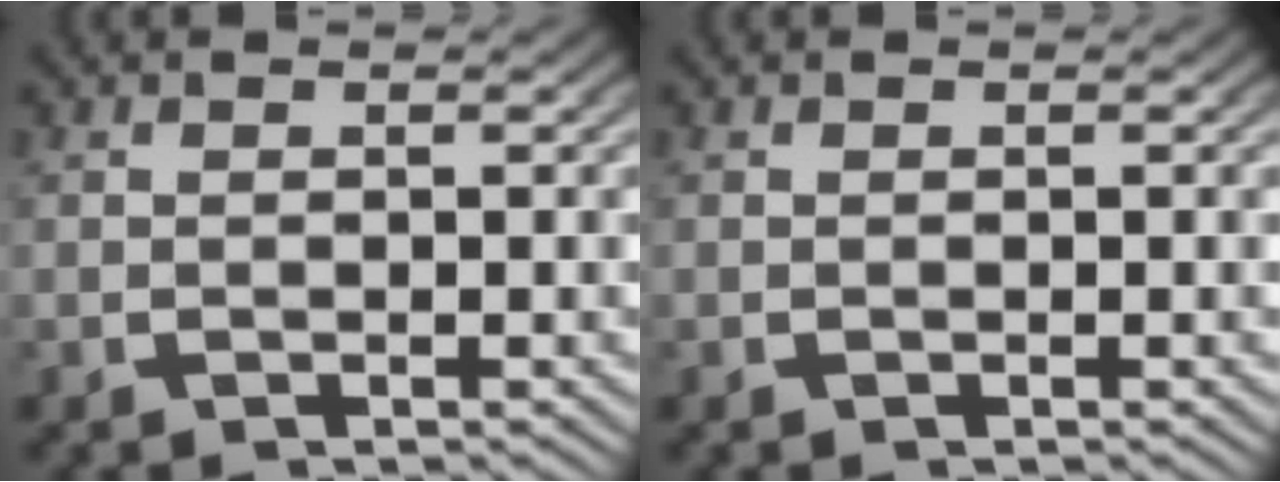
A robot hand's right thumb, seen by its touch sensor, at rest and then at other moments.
{"total": 0.0}